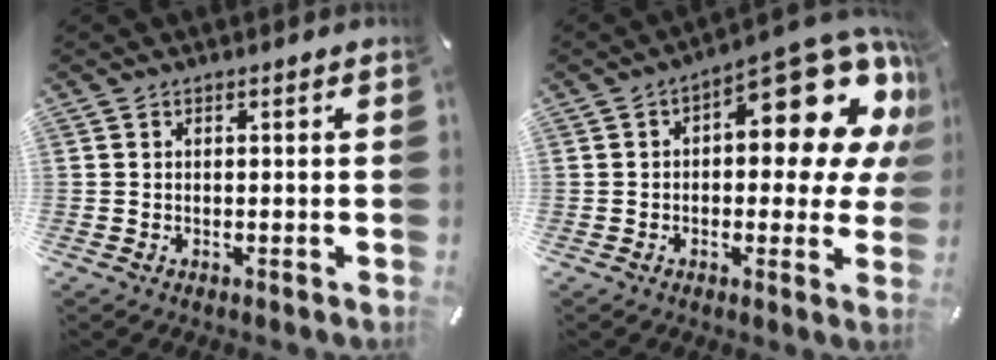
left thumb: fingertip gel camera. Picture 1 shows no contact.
{"total": 15.5, "force": [8.0, 6.4, 11.6], "torque": [-0.135, -0.085, 0.127]}